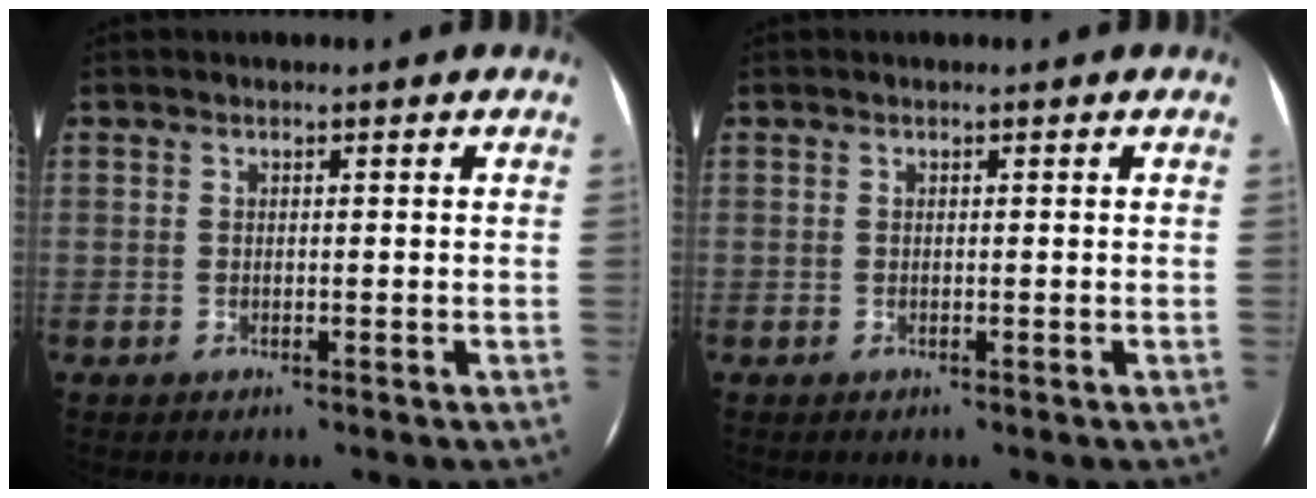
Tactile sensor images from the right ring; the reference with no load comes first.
{"total": 0.0}